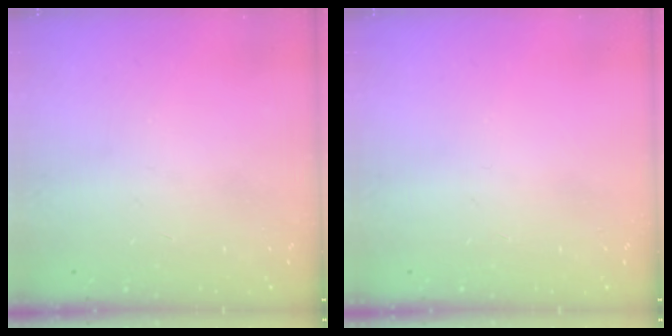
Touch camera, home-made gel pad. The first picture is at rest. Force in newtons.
{"total": 0.0}